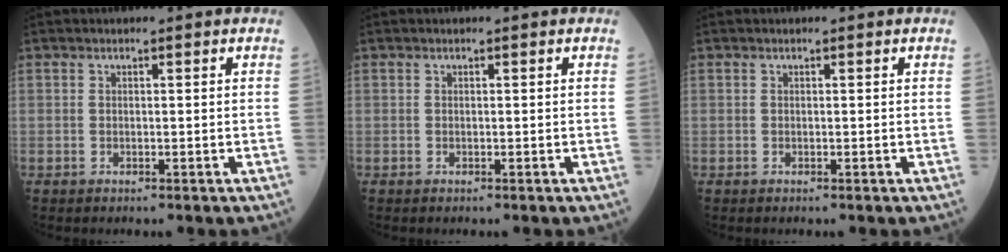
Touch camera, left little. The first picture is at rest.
{"total": 0.0}
{"total": 0.0}